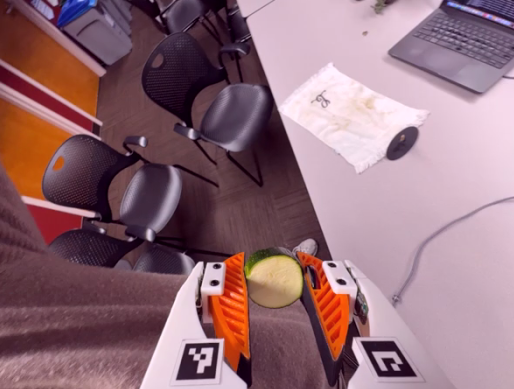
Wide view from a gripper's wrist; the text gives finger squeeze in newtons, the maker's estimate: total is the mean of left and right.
{"total": 11.0, "left": 10.9, "right": 11.1}